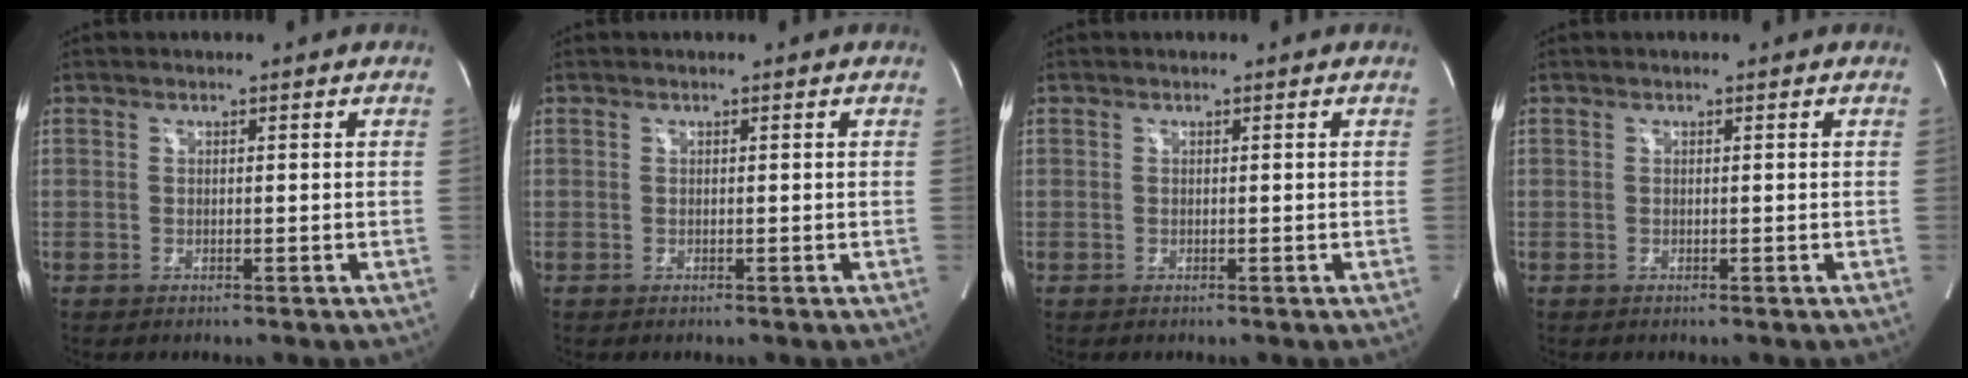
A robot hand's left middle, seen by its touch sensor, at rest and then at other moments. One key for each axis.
{"total": 0.0}
{"total": 0.0}
{"total": 0.0}